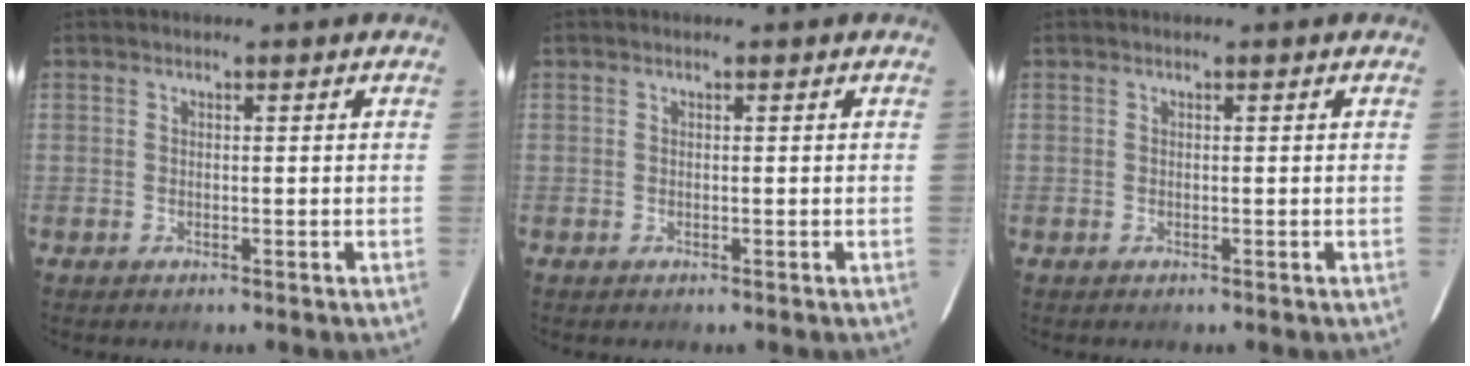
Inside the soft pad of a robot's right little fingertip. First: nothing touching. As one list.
[{"total": 0.0}, {"total": 0.0}]